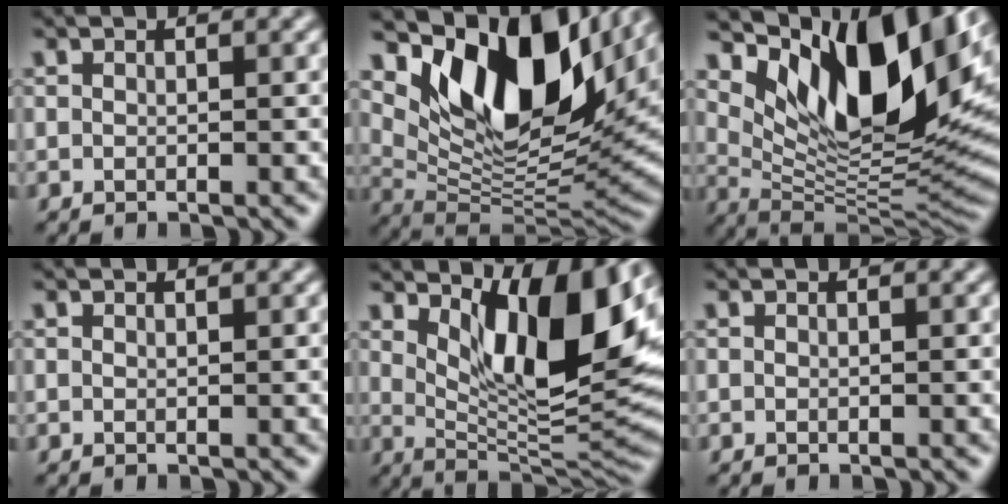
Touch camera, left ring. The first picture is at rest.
{"total": 13.9, "force": [6.8, 6.7, 10.0], "torque": [-0.166, -0.003, 0.127]}
{"total": 13.6, "force": [6.7, 5.7, 10.5], "torque": [-0.165, -0.010, 0.128]}
{"total": 0.0}
{"total": 10.9, "force": [3.8, 4.4, 9.3], "torque": [-0.138, -0.015, 0.067]}
{"total": 0.0}